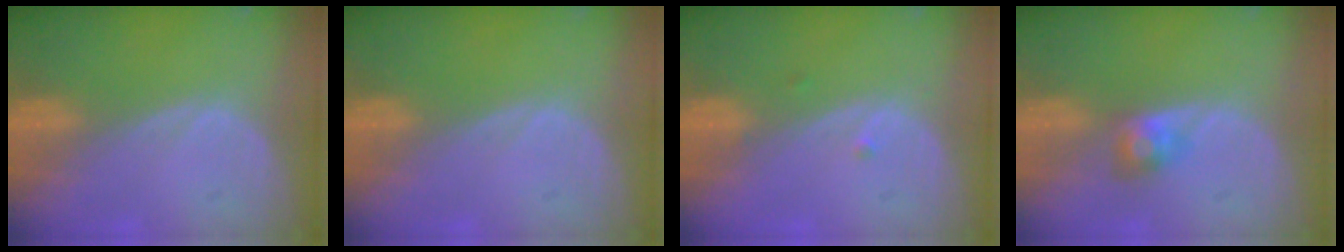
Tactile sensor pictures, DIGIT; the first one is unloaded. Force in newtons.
{"total": 0.0}
{"total": 0.9, "press": 0.7, "slide": 0.5}
{"total": 2.7, "press": 2.7, "slide": 0.1}